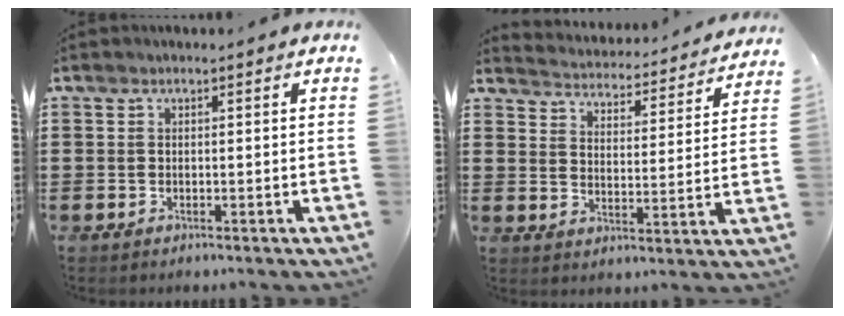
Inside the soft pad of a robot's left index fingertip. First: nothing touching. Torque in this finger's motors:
{"motor_torque": [0.71, -1.43, 0.02, 0.00]}